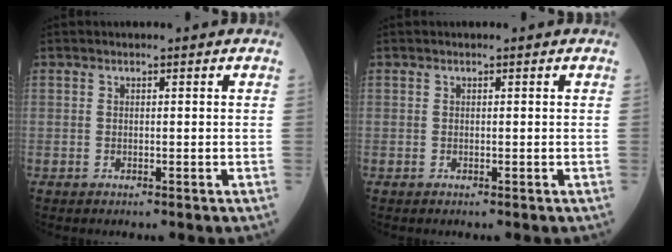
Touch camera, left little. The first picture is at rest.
{"total": 0.0}